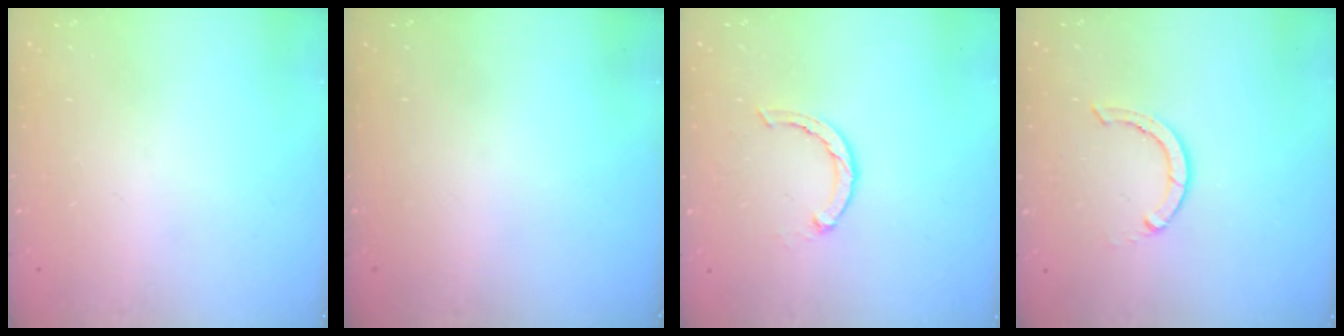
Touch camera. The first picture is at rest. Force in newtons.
{"total": 0.0}
{"total": 2.1, "press": 2.0, "slide": 0.4}
{"total": 2.9, "press": 2.9, "slide": 0.1}